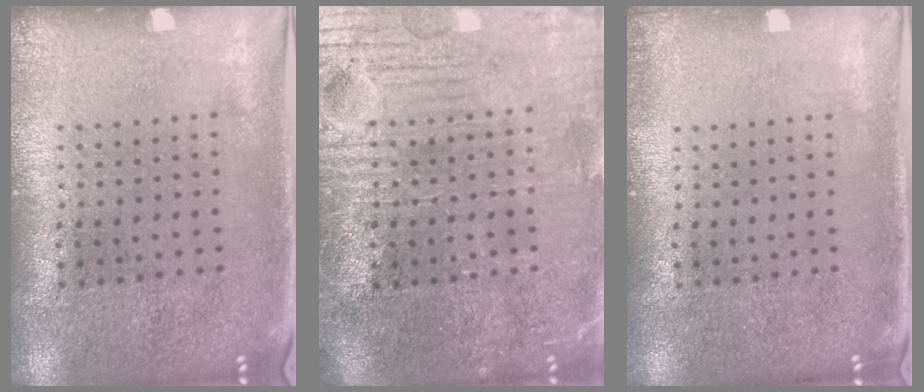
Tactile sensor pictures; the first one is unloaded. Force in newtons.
{"total": 3.9, "press": 3.7, "slide": 1.1}
{"total": 0.6, "press": 0.6, "slide": 0.2}